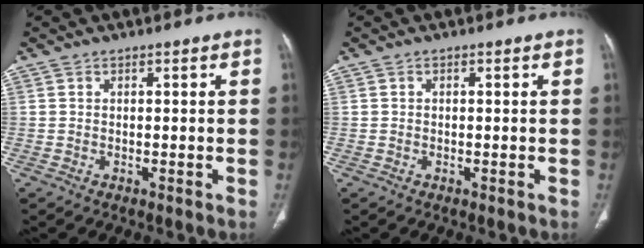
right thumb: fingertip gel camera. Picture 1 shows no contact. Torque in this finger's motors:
{"motor_torque": [-0.30, -0.16, -0.34, 0.19, 0.02]}